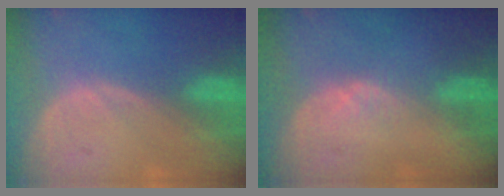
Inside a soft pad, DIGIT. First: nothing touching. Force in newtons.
{"total": 1.7, "press": 1.5, "slide": 0.8}